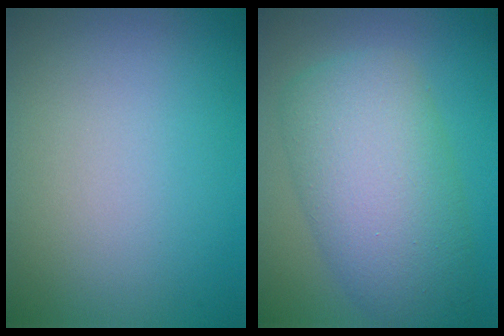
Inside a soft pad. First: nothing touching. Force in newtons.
{"total": 8.8, "press": 8.7, "slide": 0.3}